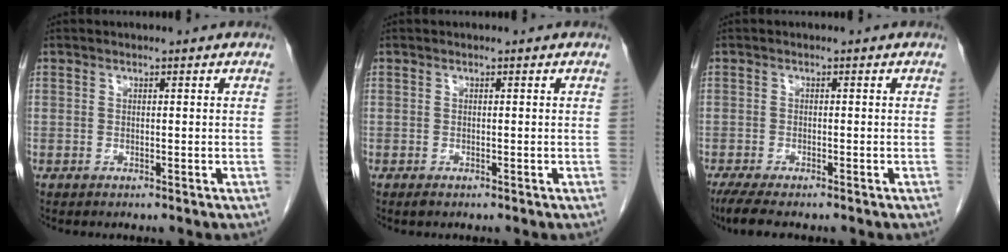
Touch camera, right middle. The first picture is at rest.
{"total": 0.5, "force": [-0.4, 0.2, 0.3], "torque": [-0.007, -0.001, -0.004]}
{"total": 5.8, "force": [-4.5, 1.1, 3.4], "torque": [-0.057, -0.014, -0.069]}